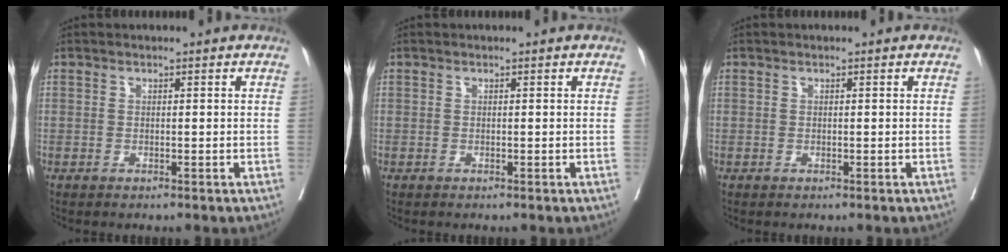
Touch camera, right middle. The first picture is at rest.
{"total": 0.0}
{"total": 0.0}